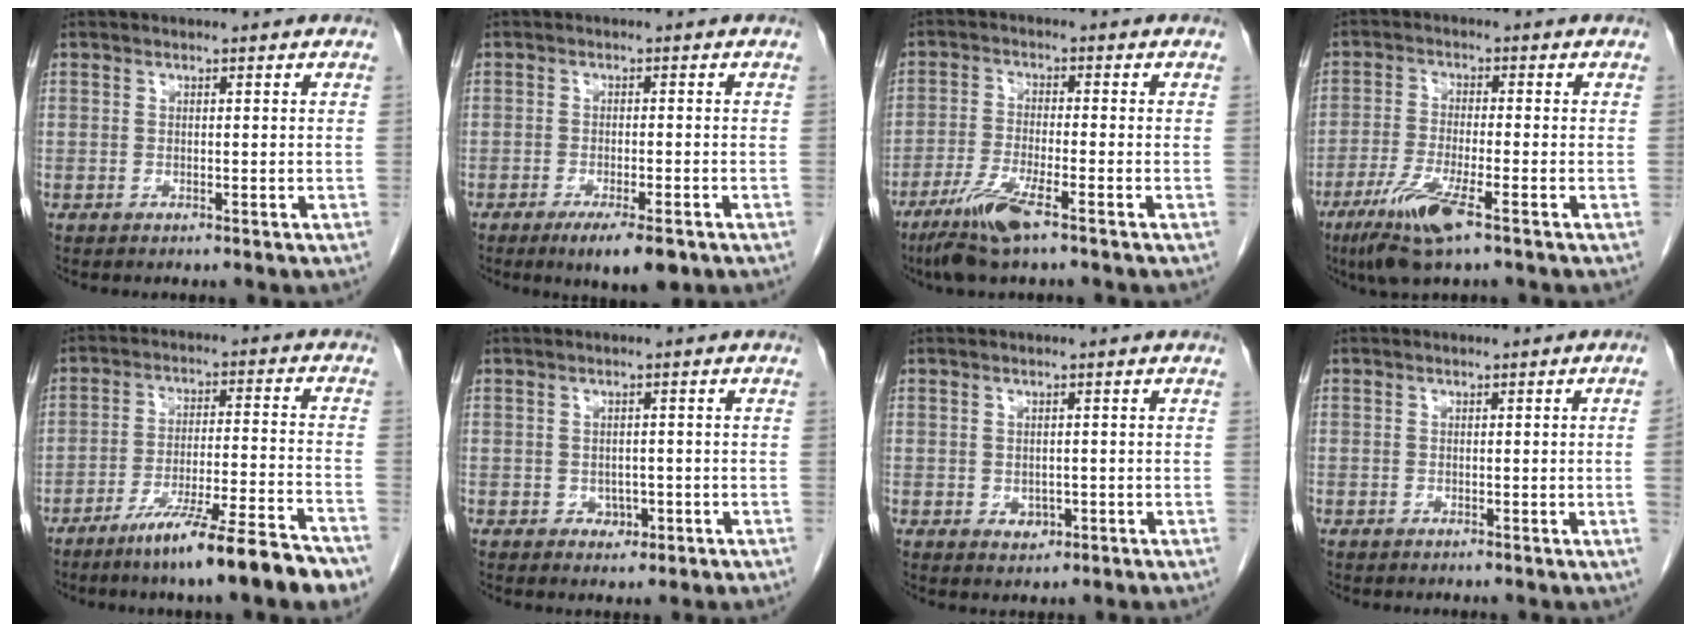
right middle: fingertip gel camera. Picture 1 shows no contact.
{"total": 6.1, "force": [-3.9, 1.2, 4.6], "torque": [-0.067, -0.012, -0.054]}
{"total": 7.6, "force": [-4.9, 0.7, 5.7], "torque": [-0.120, -0.018, -0.091]}
{"total": 8.2, "force": [-4.8, 0.7, 6.6], "torque": [-0.138, -0.021, -0.087]}
{"total": 14.6, "force": [-10.6, -0.1, 10.1], "torque": [-0.148, -0.016, -0.170]}
{"total": 2.0, "force": [-0.8, 1.6, 1.0], "torque": [-0.013, 0.003, -0.003]}
{"total": 1.7, "force": [-0.5, 1.4, 0.9], "torque": [-0.015, 0.001, 0.000]}
{"total": 1.5, "force": [-0.3, -0.7, 1.3], "torque": [-0.016, -0.001, -0.005]}